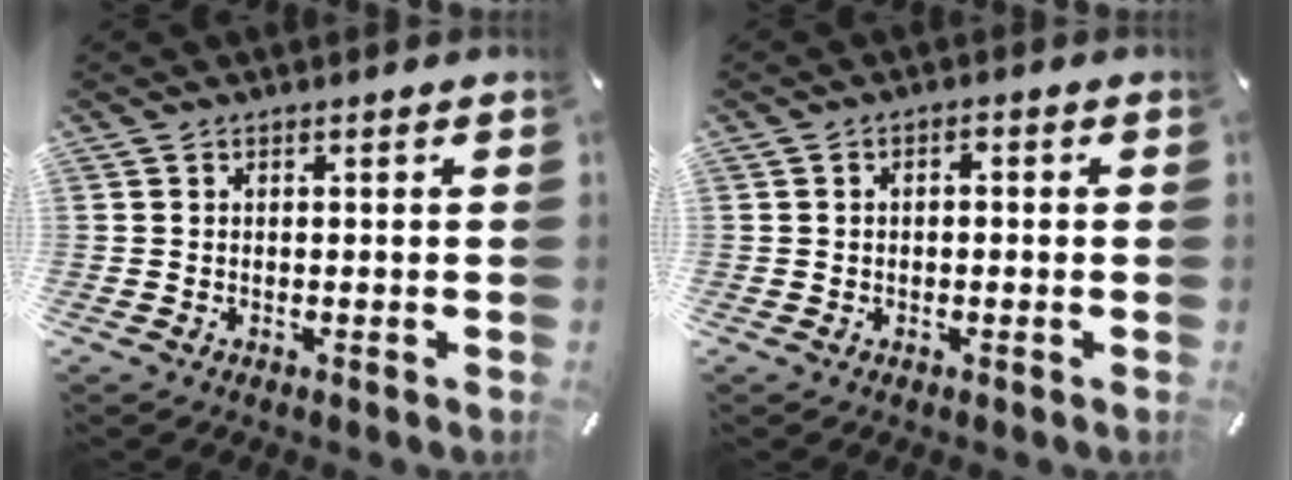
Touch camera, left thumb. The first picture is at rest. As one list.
[{"total": 1.3, "force": [-0.4, 0.9, 0.8], "torque": [-0.017, 0.004, -0.010]}]